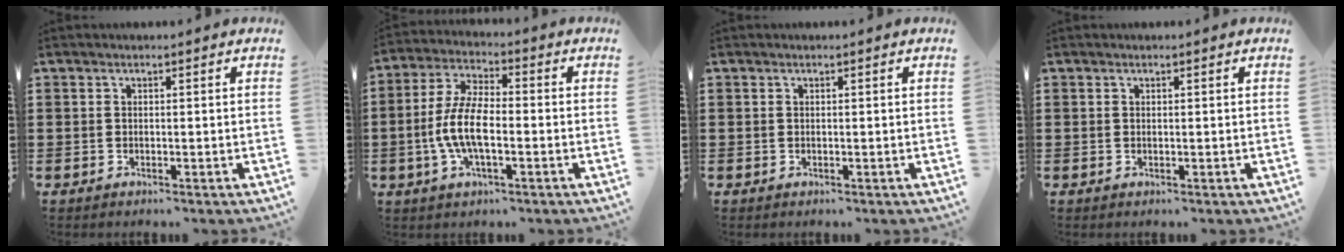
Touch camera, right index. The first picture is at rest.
{"total": 8.1, "force": [-2.1, 3.0, 7.2], "torque": [-0.171, -0.011, -0.046]}
{"total": 0.0}
{"total": 0.0}